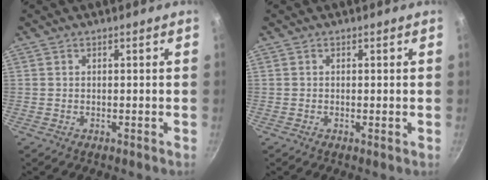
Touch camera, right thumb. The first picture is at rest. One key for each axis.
{"total": 0.6, "fx": -0.1, "fy": 0.1, "fz": 0.6, "tx": -0.015, "ty": -0.004, "tz": -0.003}